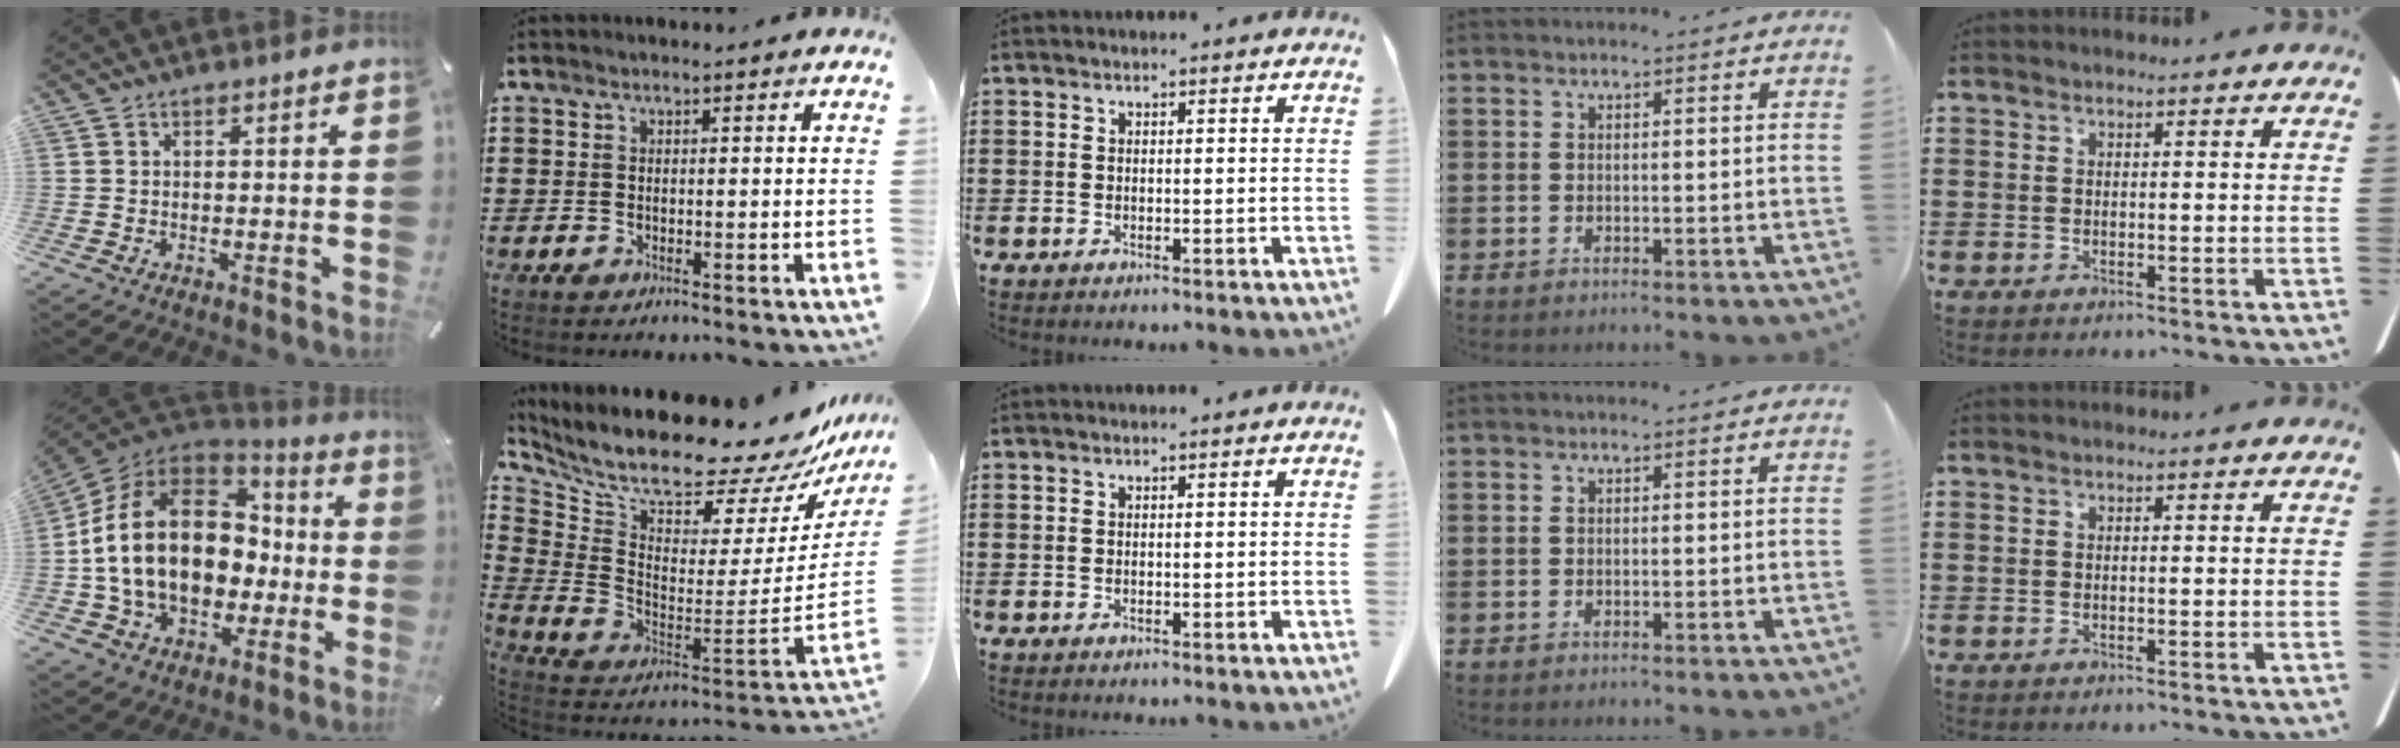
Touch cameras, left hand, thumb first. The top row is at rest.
{"thumb": {"total": 22.1, "force": [0.3, 16.3, 15.0], "torque": [-0.314, 0.007, 0.009]}, "index": {"total": 12.2, "force": [10.4, 2.2, 6.0], "torque": [-0.133, -0.090, 0.172]}}